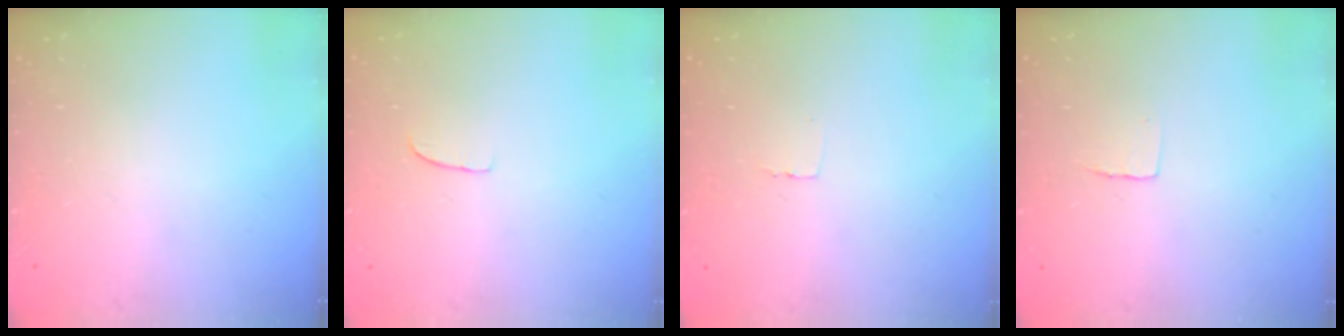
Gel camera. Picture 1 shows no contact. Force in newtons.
{"total": 4.7, "press": 4.7, "slide": 0.3}
{"total": 2.3, "press": 2.3, "slide": 0.1}
{"total": 4.0, "press": 4.0, "slide": 0.2}